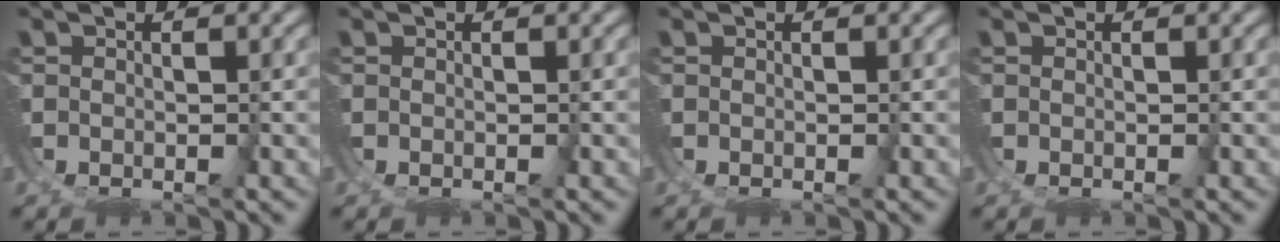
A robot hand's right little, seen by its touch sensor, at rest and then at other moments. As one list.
[{"total": 0.0}, {"total": 0.0}, {"total": 0.0}]